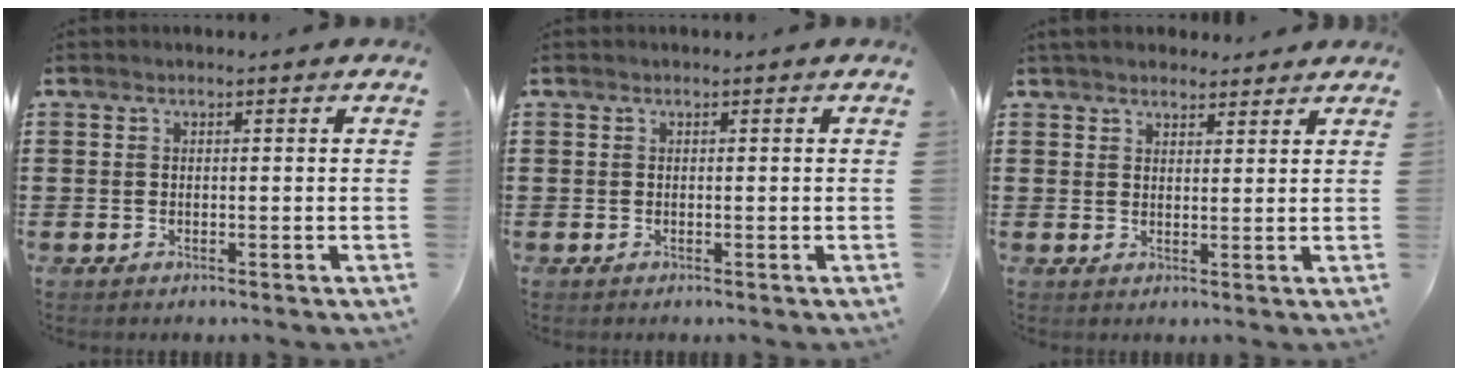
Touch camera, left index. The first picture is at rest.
{"total": 0.0}
{"total": 3.3, "force": [3.0, 1.2, 0.4], "torque": [-0.016, 0.000, 0.058]}